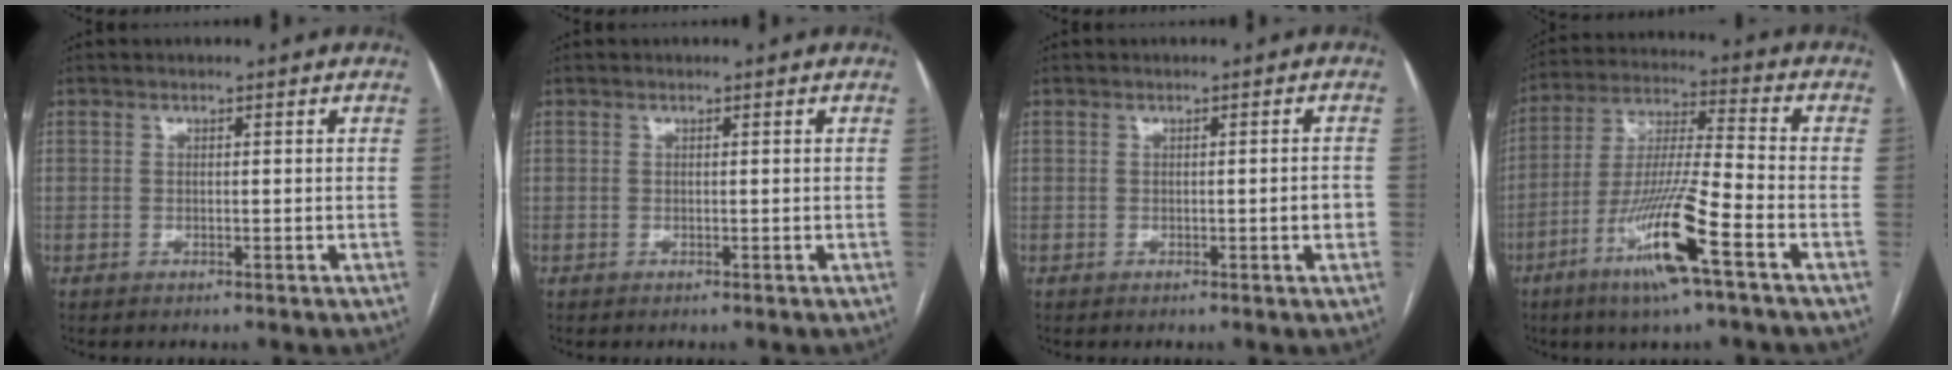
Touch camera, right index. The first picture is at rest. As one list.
[{"total": 0.0}, {"total": 1.8, "force": [-0.5, 0.2, 1.7], "torque": [-0.019, 0.001, -0.008]}, {"total": 13.6, "force": [-7.0, 0.4, 11.7], "torque": [-0.231, -0.018, -0.130]}]